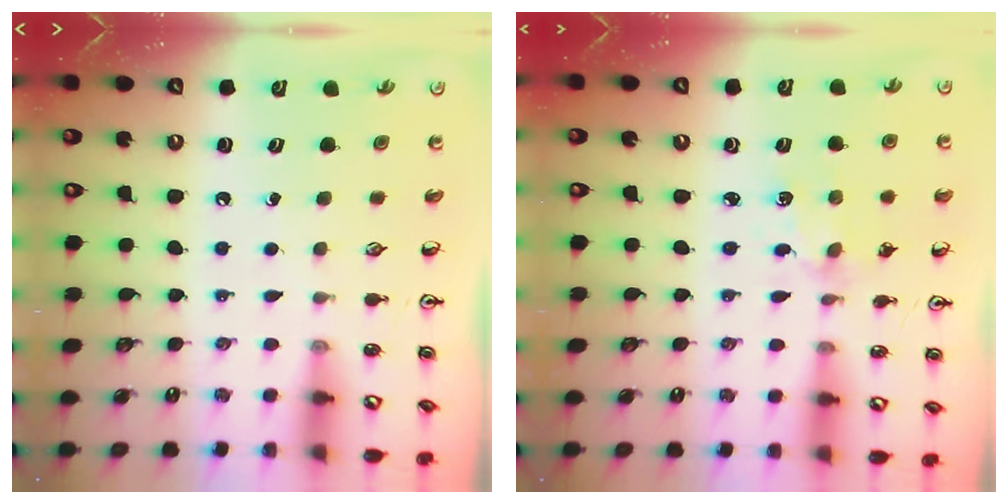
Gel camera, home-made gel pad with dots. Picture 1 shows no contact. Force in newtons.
{"total": 2.7, "press": 2.7, "slide": 0.4}